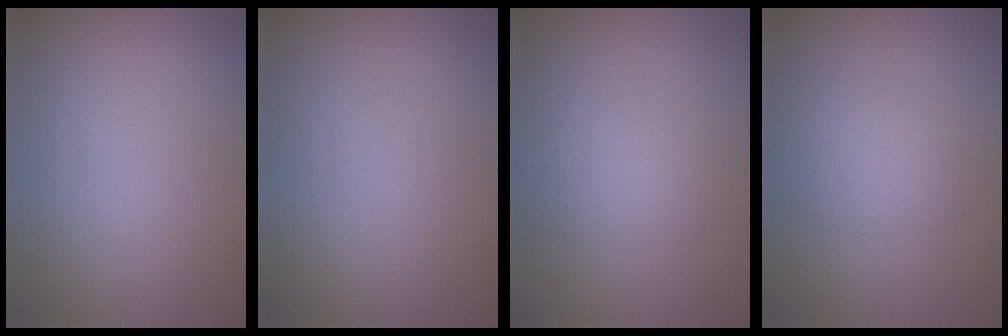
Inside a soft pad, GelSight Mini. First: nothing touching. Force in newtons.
{"total": 0.0}
{"total": 2.2, "press": 2.1, "slide": 0.1}
{"total": 2.4, "press": 2.4, "slide": 0.0}